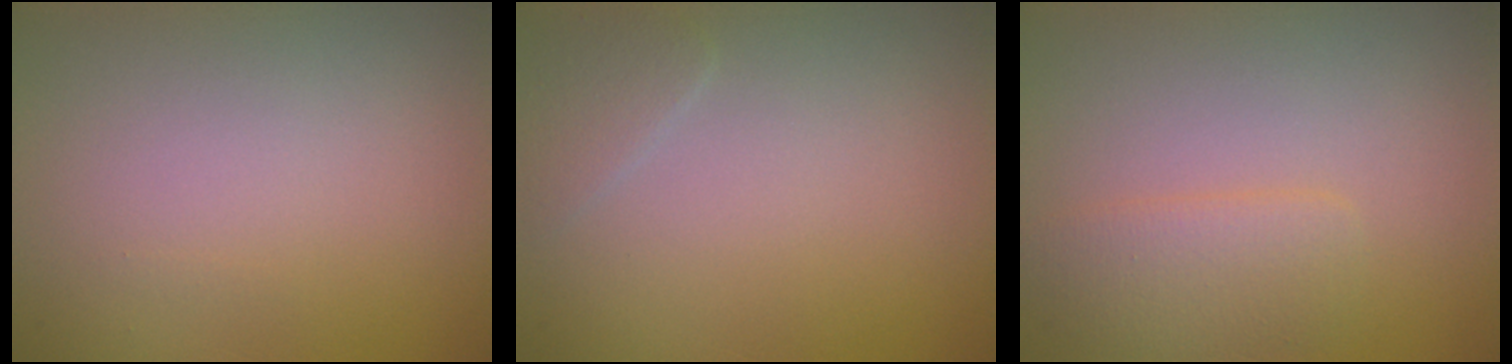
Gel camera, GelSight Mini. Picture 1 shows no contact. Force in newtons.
{"total": 1.2, "press": 1.2, "slide": 0.0}
{"total": 2.3, "press": 2.3, "slide": 0.1}